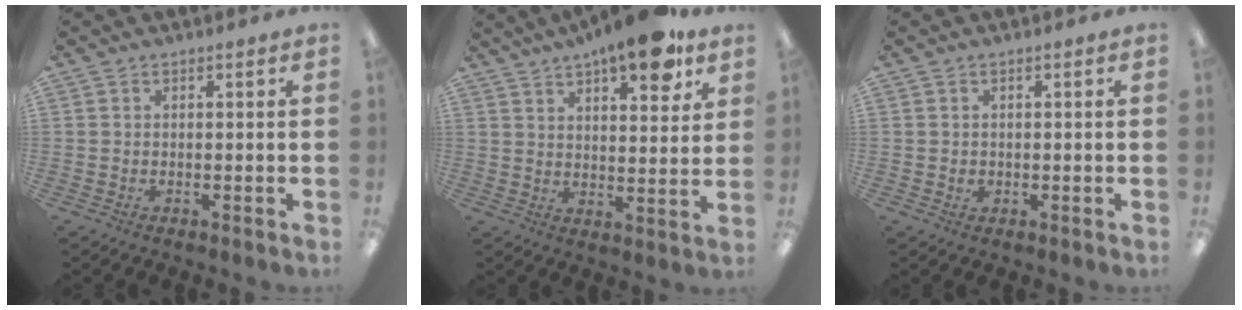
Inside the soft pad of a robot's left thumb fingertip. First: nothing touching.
{"total": 12.1, "force": [8.6, 3.8, 7.7], "torque": [-0.102, -0.046, 0.142]}
{"total": 1.2, "force": [0.0, 1.0, 0.7], "torque": [-0.012, 0.005, -0.001]}